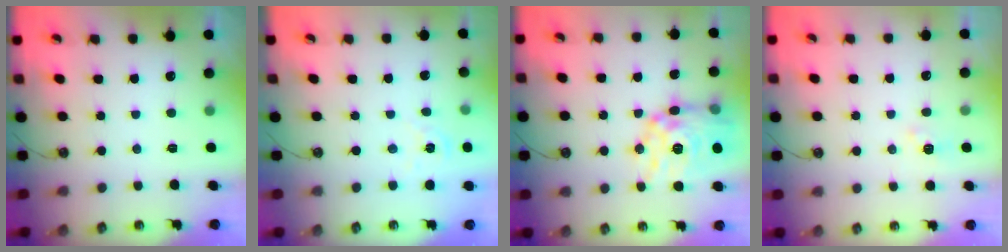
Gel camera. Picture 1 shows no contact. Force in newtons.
{"total": 2.1, "press": 2.1, "slide": 0.2}
{"total": 18.6, "press": 18.5, "slide": 1.8}
{"total": 4.0, "press": 4.0, "slide": 0.6}